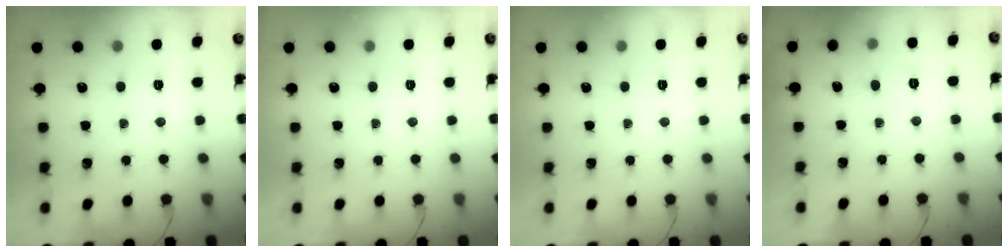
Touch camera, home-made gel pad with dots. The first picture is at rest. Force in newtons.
{"total": 0.0}
{"total": 0.0}
{"total": 5.6, "press": 5.4, "slide": 1.3}